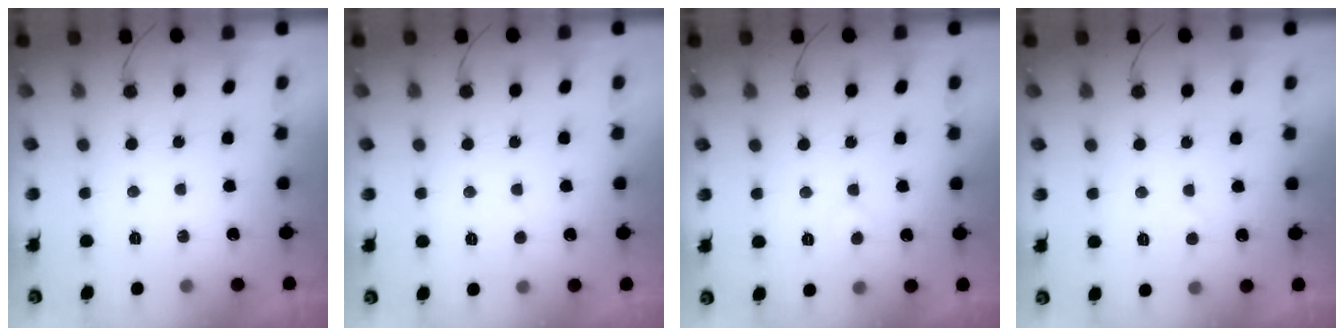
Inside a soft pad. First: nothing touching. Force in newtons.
{"total": 2.1, "press": 2.1, "slide": 0.1}
{"total": 4.2, "press": 4.2, "slide": 0.4}
{"total": 3.3, "press": 3.3, "slide": 0.5}